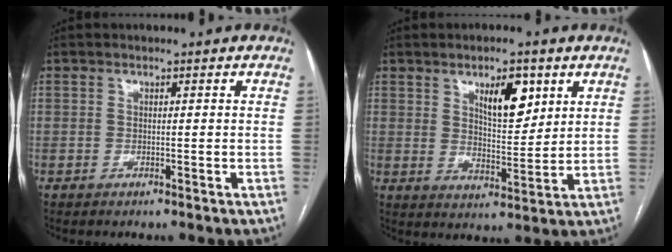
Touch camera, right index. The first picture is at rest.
{"total": 7.8, "force": [3.9, 2.8, 6.1], "torque": [-0.100, -0.001, 0.068]}